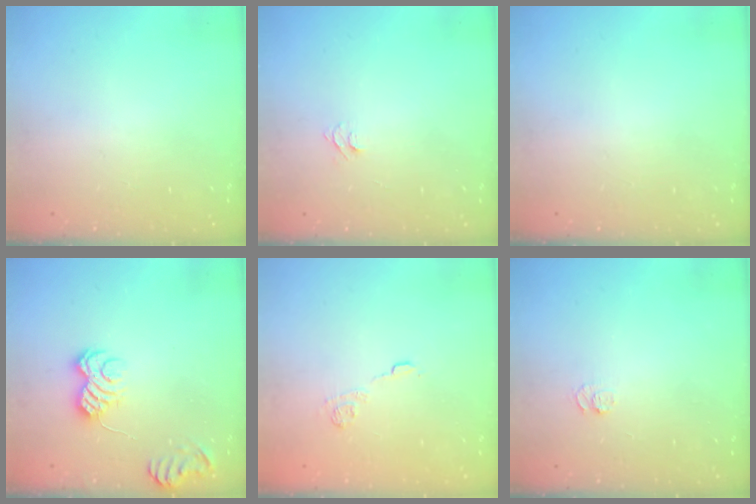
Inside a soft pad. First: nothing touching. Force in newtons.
{"total": 4.2, "press": 4.2, "slide": 0.5}
{"total": 0.0}
{"total": 5.8, "press": 5.7, "slide": 1.4}
{"total": 9.2, "press": 9.2, "slide": 1.0}
{"total": 4.9, "press": 4.9, "slide": 0.6}